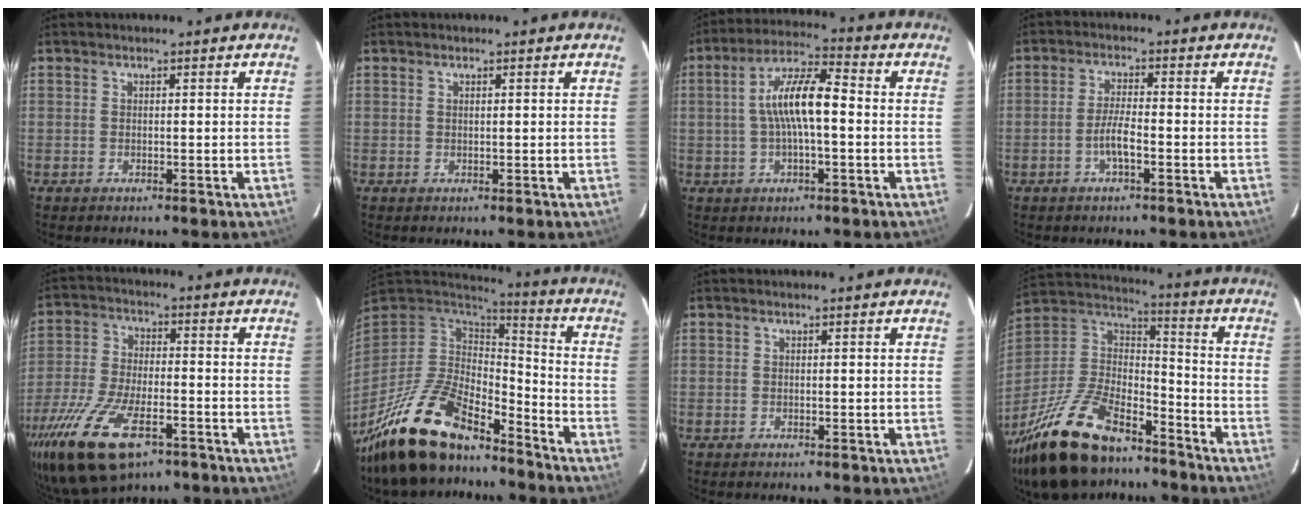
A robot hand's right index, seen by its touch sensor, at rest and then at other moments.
{"total": 0.0}
{"total": 10.0, "force": [-0.4, 2.6, 9.6], "torque": [-0.183, 0.018, -0.008]}
{"total": 4.0, "force": [-1.8, 0.5, 3.5], "torque": [-0.073, 0.002, -0.035]}
{"total": 19.5, "force": [-11.5, 8.3, 13.4], "torque": [-0.295, -0.052, -0.206]}
{"total": 21.7, "force": [-16.1, 7.3, 12.5], "torque": [-0.252, -0.031, -0.288]}
{"total": 0.0}
{"total": 26.8, "force": [-19.3, 11.0, 15.0], "torque": [-0.313, -0.006, -0.325]}